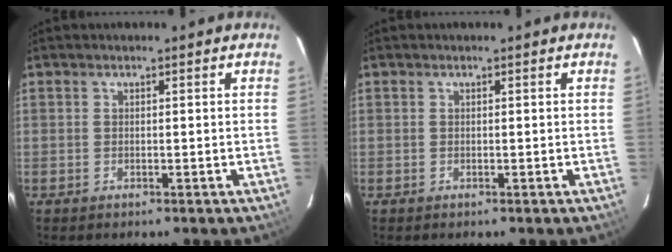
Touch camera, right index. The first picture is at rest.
{"total": 0.0}